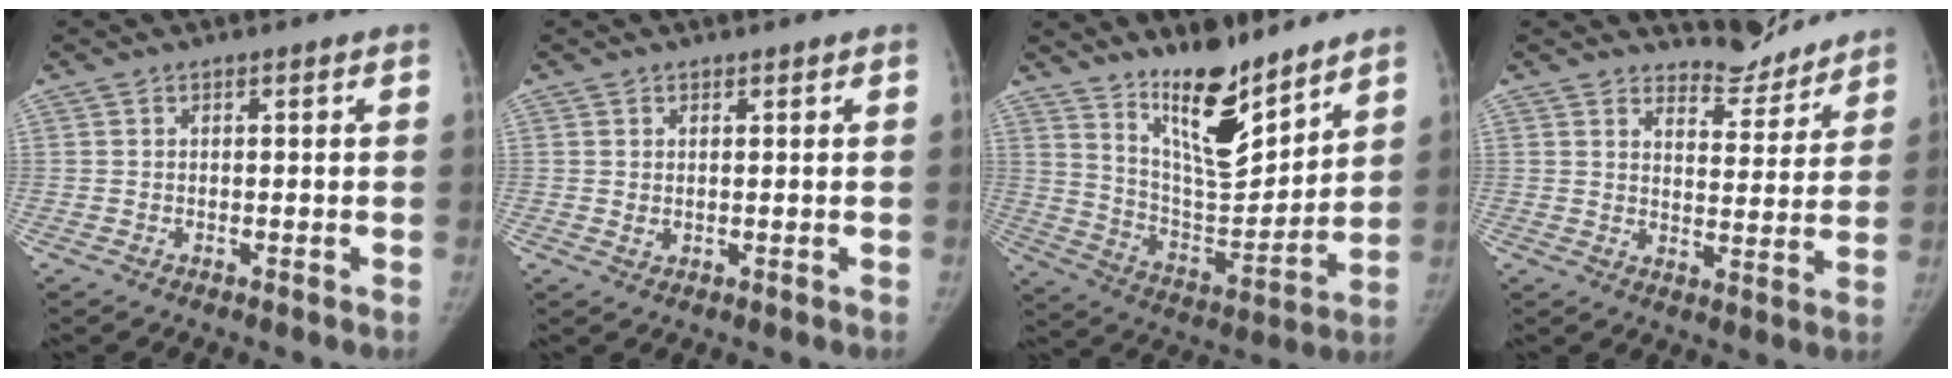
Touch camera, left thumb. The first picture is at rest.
{"total": 0.9, "force": [0.6, 0.6, 0.3], "torque": [0.004, -0.008, 0.010]}
{"total": 16.1, "force": [12.0, 4.9, 9.5], "torque": [-0.115, -0.099, 0.212]}
{"total": 7.3, "force": [7.0, 1.8, -0.2], "torque": [0.028, -0.069, 0.106]}